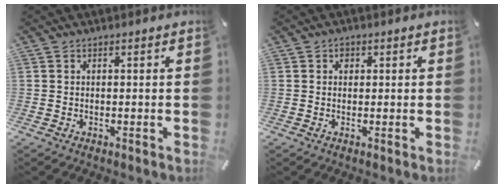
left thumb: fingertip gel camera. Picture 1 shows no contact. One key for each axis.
{"total": 1.2, "fx": 0.3, "fy": 1.1, "fz": 0.4, "tx": -0.001, "ty": 0.003, "tz": 0.003}